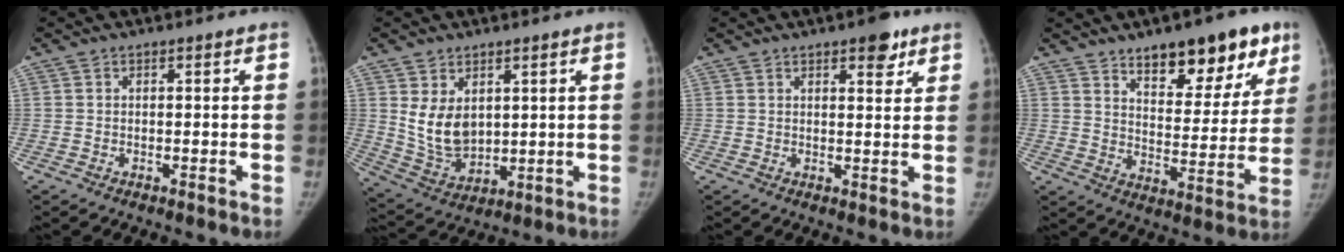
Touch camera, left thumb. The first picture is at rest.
{"total": 9.3, "force": [2.6, 6.3, 6.2], "torque": [-0.091, -0.026, 0.072]}
{"total": 4.9, "force": [3.0, 2.0, 3.2], "torque": [-0.025, -0.014, 0.037]}
{"total": 16.9, "force": [10.6, 7.6, 10.8], "torque": [-0.086, -0.057, 0.154]}